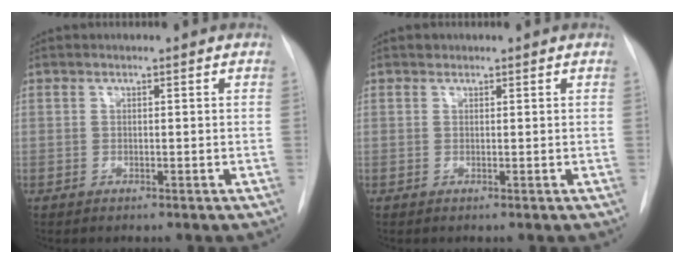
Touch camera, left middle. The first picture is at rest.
{"total": 0.6, "force": [0.5, 0.4, 0.0], "torque": [-0.002, 0.002, 0.005]}